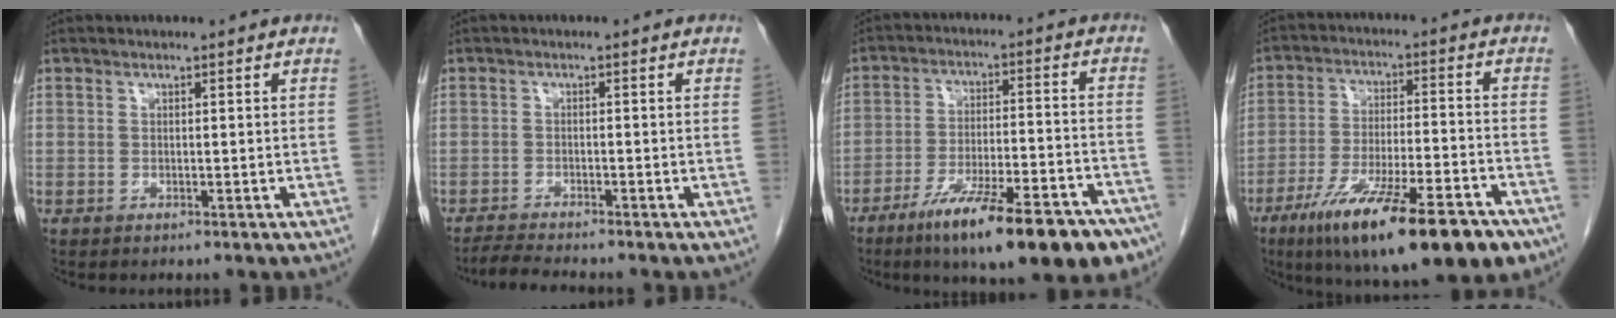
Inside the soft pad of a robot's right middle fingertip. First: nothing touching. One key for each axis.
{"total": 3.5, "fx": -3.3, "fy": -0.4, "fz": 1.1, "tx": -0.027, "ty": -0.018, "tz": -0.056}
{"total": 20.2, "fx": -13.9, "fy": 4.0, "fz": 14.1, "tx": -0.160, "ty": 0.002, "tz": -0.213}
{"total": 20.4, "fx": -12.9, "fy": 3.8, "fz": 15.4, "tx": -0.214, "ty": -0.028, "tz": -0.207}